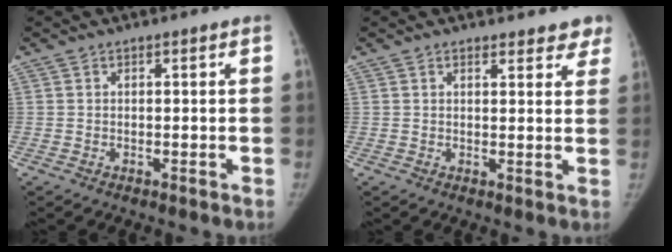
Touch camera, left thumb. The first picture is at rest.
{"total": 5.5, "force": [4.8, 2.3, 1.5], "torque": [0.023, -0.019, 0.045]}